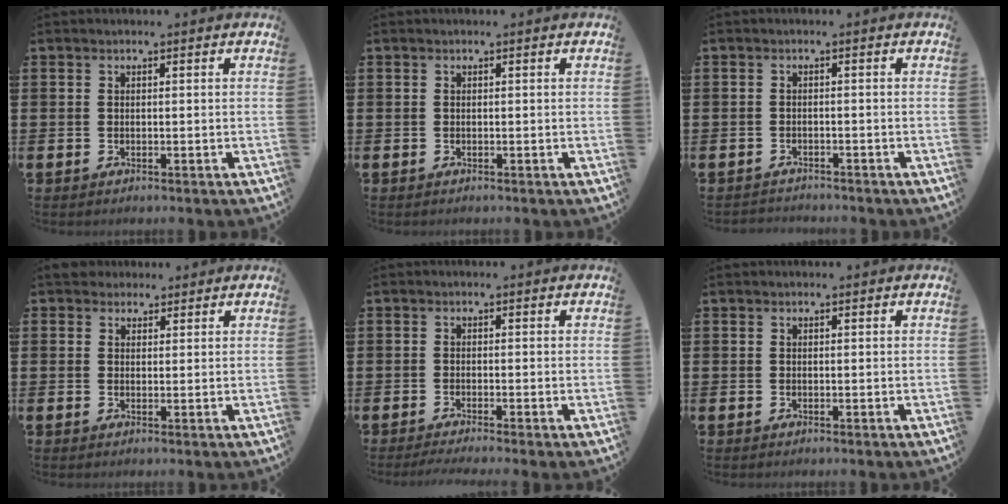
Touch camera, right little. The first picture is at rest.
{"total": 0.0}
{"total": 1.1, "force": [-1.1, 0.1, -0.2], "torque": [0.000, 0.003, -0.023]}
{"total": 2.2, "force": [1.7, 1.3, 0.0], "torque": [0.009, 0.002, 0.031]}
{"total": 0.9, "force": [-0.7, -0.1, 0.6], "torque": [-0.009, -0.002, -0.013]}
{"total": 0.0}